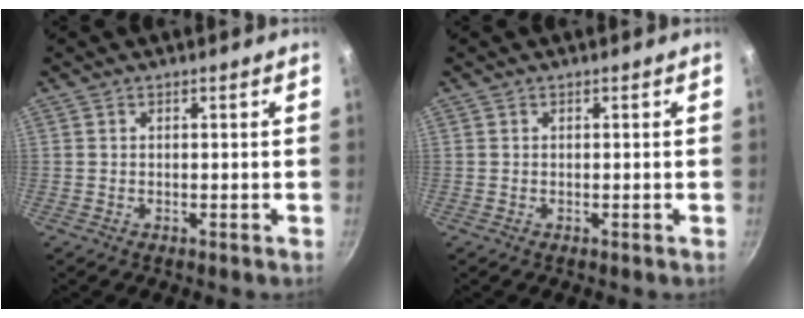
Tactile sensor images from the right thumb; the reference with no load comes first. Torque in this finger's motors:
{"motor_torque": [0.00, 0.00, 0.00, 0.00, 0.00]}